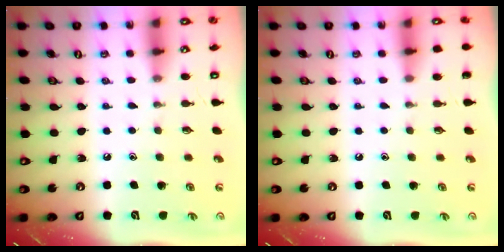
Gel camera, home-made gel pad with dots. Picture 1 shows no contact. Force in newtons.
{"total": 0.0}